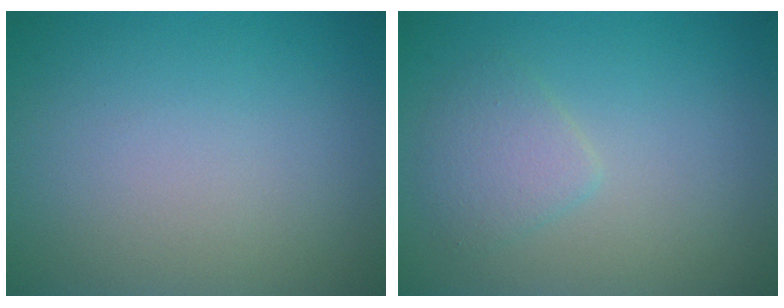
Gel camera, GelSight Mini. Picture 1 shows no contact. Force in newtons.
{"total": 2.1, "press": 2.1, "slide": 0.1}